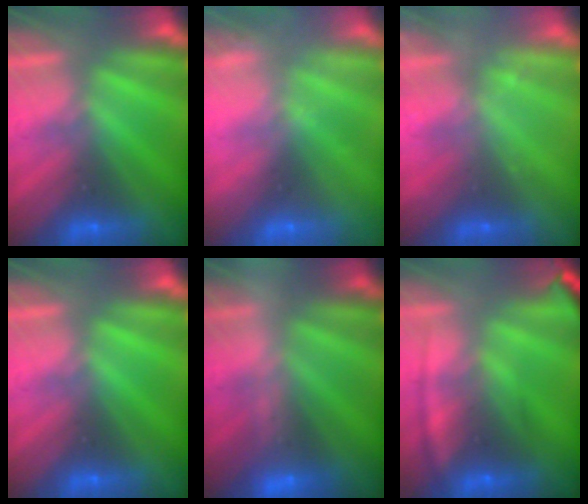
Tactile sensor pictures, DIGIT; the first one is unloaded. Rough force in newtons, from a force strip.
{"total": 2.3}
{"total": 2.2}
{"total": 0.0}
{"total": 2.3}
{"total": 6.9}